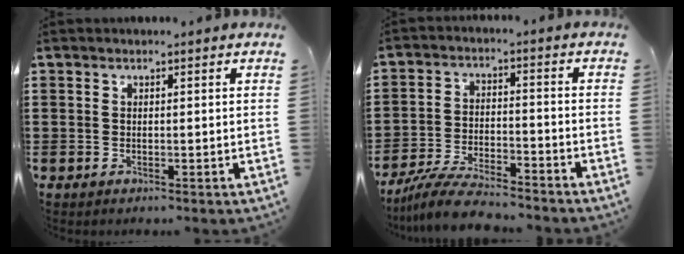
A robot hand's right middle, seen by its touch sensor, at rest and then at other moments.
{"total": 7.0, "force": [-6.5, 0.7, 2.5], "torque": [-0.052, 0.006, -0.126]}